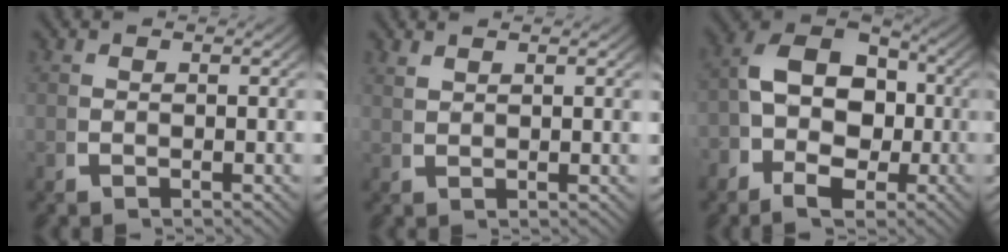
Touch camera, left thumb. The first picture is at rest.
{"total": 1.5, "force": [1.5, -0.2, 0.3], "torque": [-0.002, 0.005, 0.035]}
{"total": 9.6, "force": [0.2, 7.1, 6.4], "torque": [-0.121, -0.023, -0.002]}